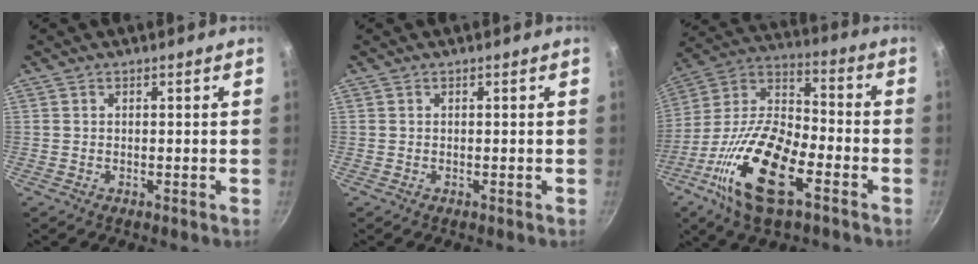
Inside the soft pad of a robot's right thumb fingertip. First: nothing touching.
{"total": 0.0}
{"total": 21.2, "force": [-9.2, 9.4, 16.6], "torque": [-0.308, 0.042, -0.191]}